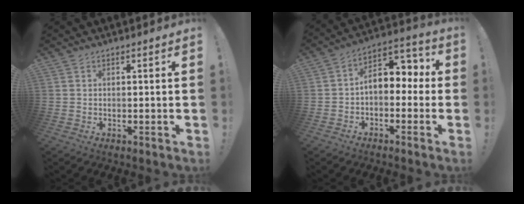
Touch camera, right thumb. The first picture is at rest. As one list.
[{"total": 8.9, "force": [0.3, 6.6, 5.9], "torque": [-0.077, 0.005, 0.012]}]